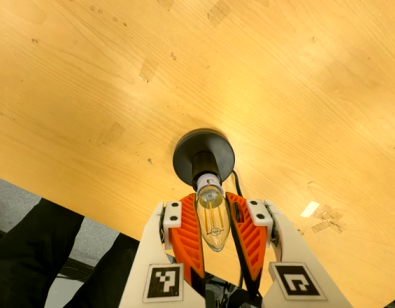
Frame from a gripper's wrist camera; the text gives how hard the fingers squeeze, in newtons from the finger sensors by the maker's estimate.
{"total": 13.8, "left": 13.5, "right": 14.1}